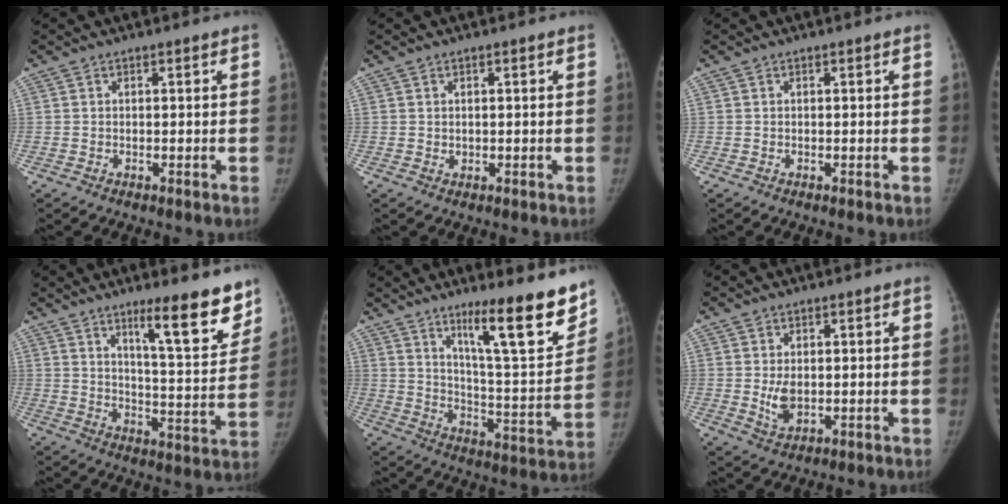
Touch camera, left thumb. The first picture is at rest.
{"total": 0.7, "force": [0.2, 0.5, 0.3], "torque": [0.000, -0.001, 0.005]}
{"total": 0.0}
{"total": 14.9, "force": [9.9, 2.7, 10.8], "torque": [-0.120, -0.074, 0.153]}
{"total": 19.4, "force": [12.7, 3.0, 14.3], "torque": [-0.171, -0.085, 0.203]}
{"total": 4.0, "force": [0.1, 2.5, 3.1], "torque": [-0.052, -0.009, 0.009]}